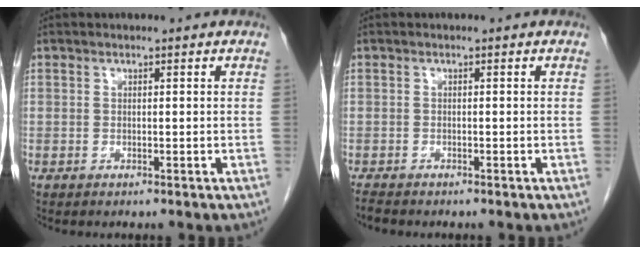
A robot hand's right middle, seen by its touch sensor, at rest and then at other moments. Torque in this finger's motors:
{"motor_torque": [0.22, 0.01, -0.04, 0.00]}